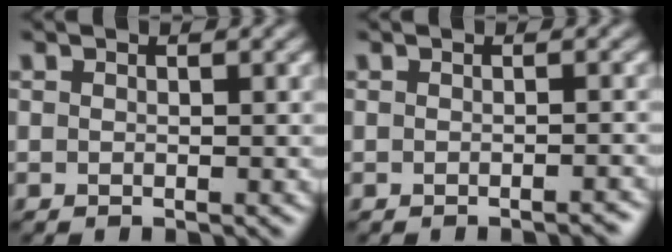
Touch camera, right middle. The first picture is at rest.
{"total": 1.7, "force": [-1.4, 0.3, 0.8], "torque": [-0.004, 0.004, -0.017]}